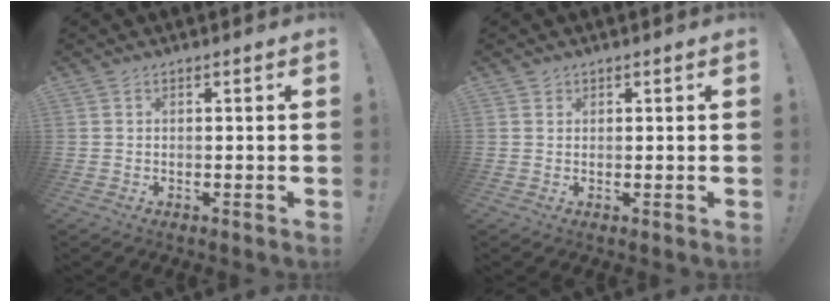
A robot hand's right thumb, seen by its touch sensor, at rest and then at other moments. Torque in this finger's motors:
{"motor_torque": [0.08, 0.14, -0.30, 0.20, 0.00]}